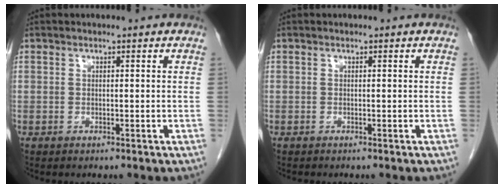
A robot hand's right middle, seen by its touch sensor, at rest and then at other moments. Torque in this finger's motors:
{"motor_torque": [0.08, 0.08, 0.00, 0.00]}